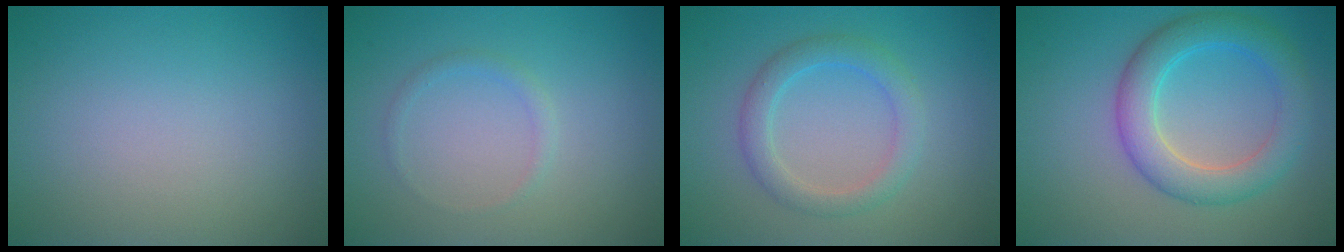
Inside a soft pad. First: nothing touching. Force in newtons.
{"total": 0.9, "press": 0.9, "slide": 0.1}
{"total": 2.9, "press": 2.9, "slide": 0.2}
{"total": 5.2, "press": 5.2, "slide": 0.2}